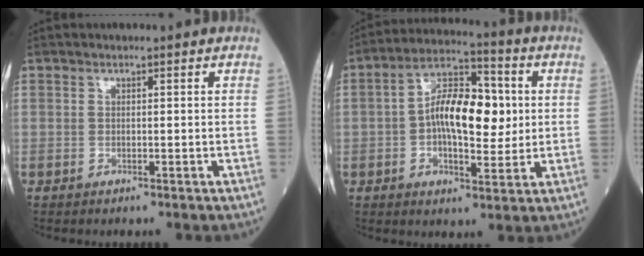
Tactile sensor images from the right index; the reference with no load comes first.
{"total": 12.1, "force": [0.7, 5.1, 10.9], "torque": [-0.192, 0.024, 0.007]}